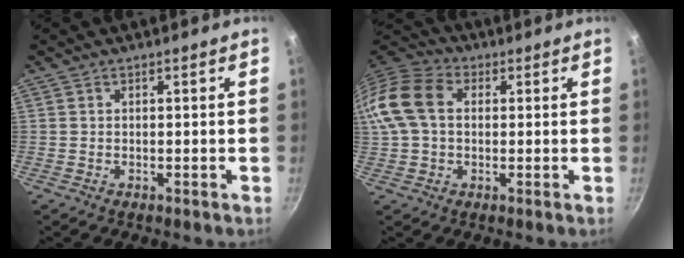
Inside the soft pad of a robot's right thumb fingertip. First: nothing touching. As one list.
[{"total": 12.9, "force": [1.8, 9.1, 8.9], "torque": [-0.165, 0.025, 0.017]}]